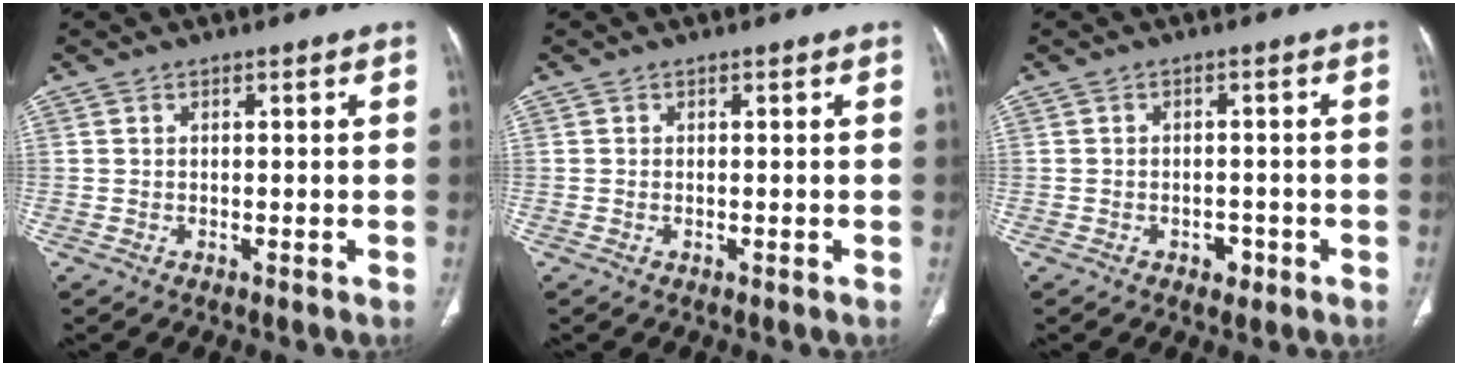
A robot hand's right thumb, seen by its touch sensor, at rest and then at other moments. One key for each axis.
{"total": 0.0}
{"total": 2.5, "fx": -1.2, "fy": 1.8, "fz": 1.2, "tx": -0.005, "ty": 0.007, "tz": -0.013}